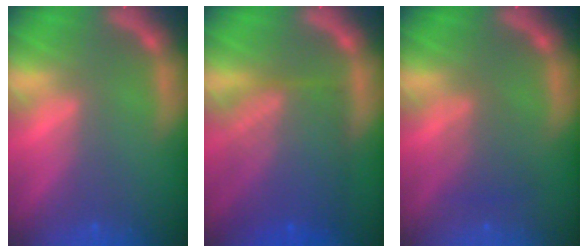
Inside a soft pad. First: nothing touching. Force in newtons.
{"total": 9.1}
{"total": 2.5}